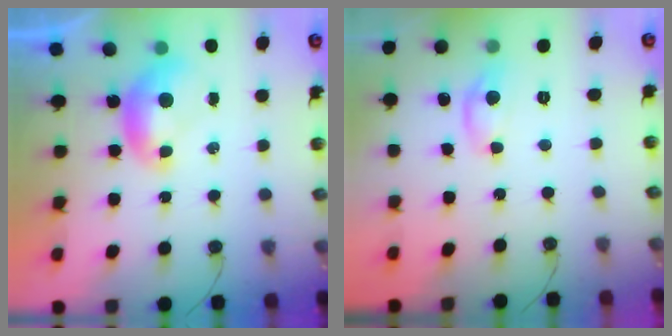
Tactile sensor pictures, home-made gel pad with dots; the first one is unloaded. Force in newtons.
{"total": 3.4, "press": 3.4, "slide": 0.1}